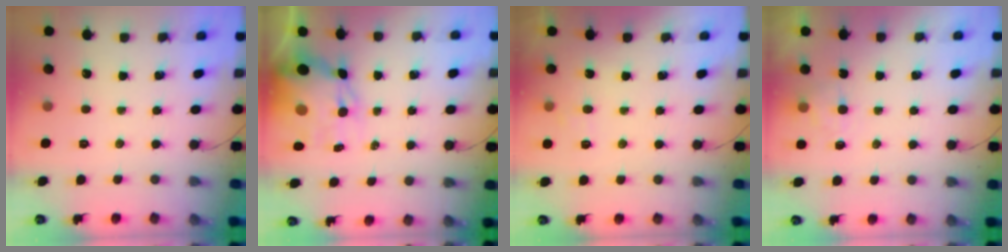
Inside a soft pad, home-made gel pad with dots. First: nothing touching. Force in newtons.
{"total": 10.2, "press": 9.8, "slide": 3.0}
{"total": 5.7, "press": 5.6, "slide": 1.2}
{"total": 2.9, "press": 2.5, "slide": 1.5}